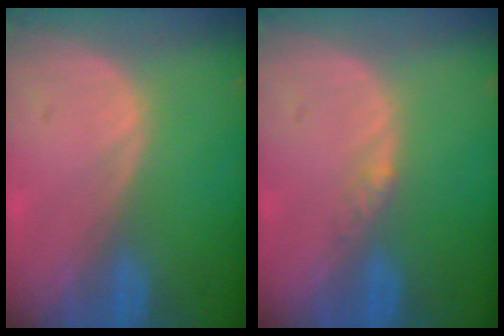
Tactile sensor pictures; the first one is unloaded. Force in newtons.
{"total": 1.6, "press": 1.3, "slide": 0.9}